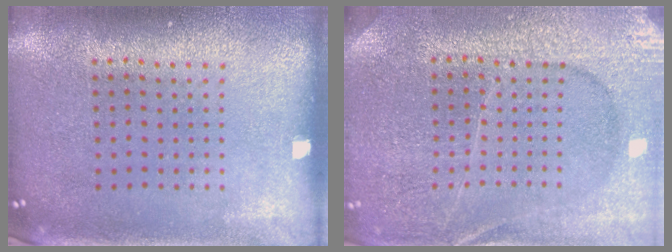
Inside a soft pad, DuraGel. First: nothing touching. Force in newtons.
{"total": 3.7, "press": 3.6, "slide": 0.8}